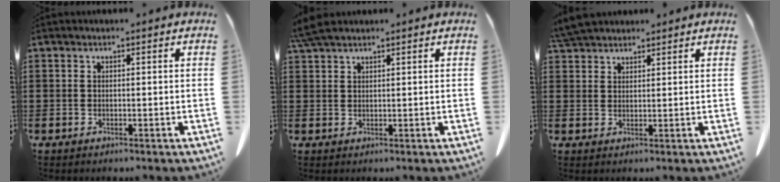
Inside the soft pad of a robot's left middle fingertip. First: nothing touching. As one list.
[{"total": 3.2, "force": [2.7, 0.4, 1.8], "torque": [-0.050, -0.003, 0.051]}, {"total": 4.6, "force": [4.2, 1.1, 1.3], "torque": [-0.039, -0.006, 0.084]}]